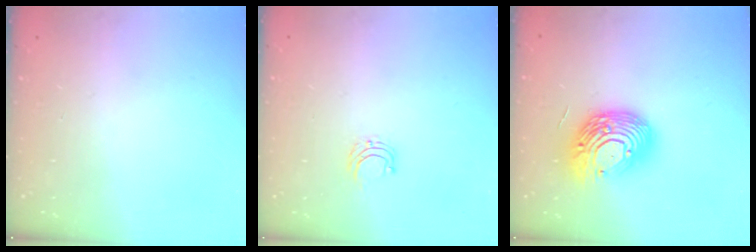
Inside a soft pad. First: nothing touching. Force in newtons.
{"total": 4.3, "press": 4.3, "slide": 0.3}
{"total": 17.8, "press": 17.7, "slide": 1.4}